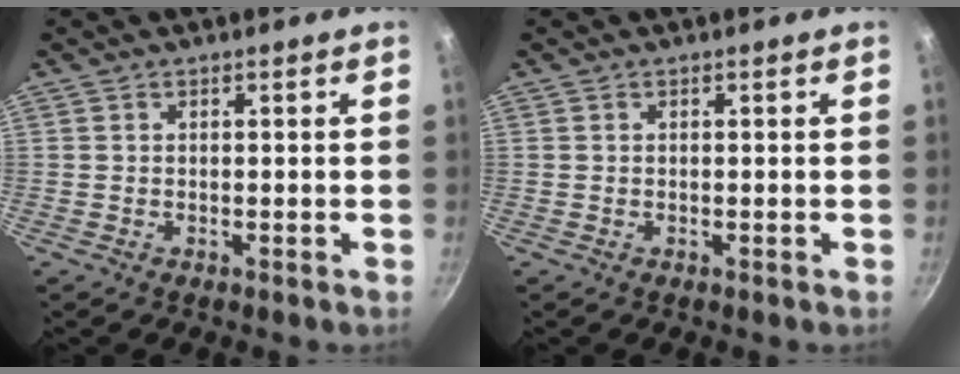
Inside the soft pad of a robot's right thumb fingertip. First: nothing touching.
{"total": 0.0}